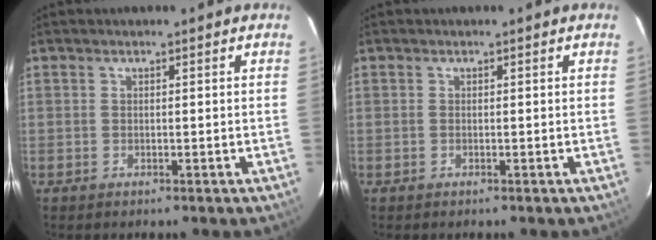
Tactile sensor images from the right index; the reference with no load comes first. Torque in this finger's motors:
{"motor_torque": [0.06, 0.02, 0.02, 0.01]}